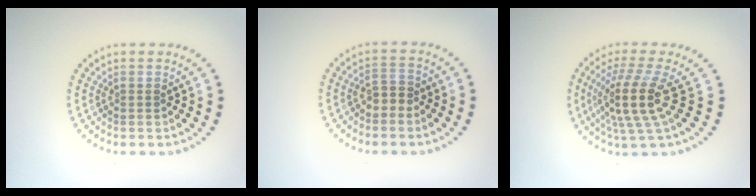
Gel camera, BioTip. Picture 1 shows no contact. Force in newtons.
{"total": 1.6, "press": 1.4, "slide": 0.7}
{"total": 4.9, "press": 3.6, "slide": 3.3}